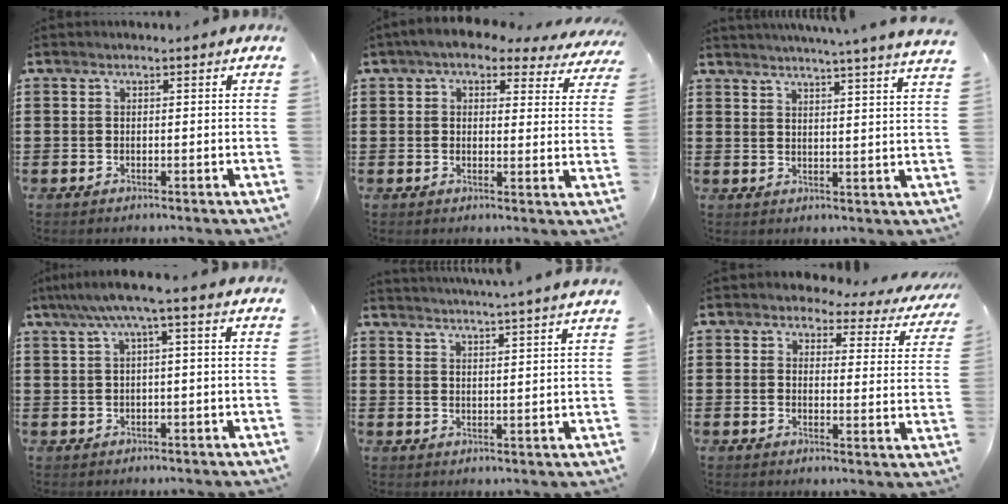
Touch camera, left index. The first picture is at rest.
{"total": 4.7, "force": [3.8, 1.7, 2.3], "torque": [-0.059, -0.008, 0.065]}
{"total": 4.2, "force": [3.9, -1.3, 1.0], "torque": [-0.033, -0.025, 0.065]}
{"total": 4.3, "force": [0.8, 0.1, 4.2], "torque": [-0.080, 0.002, 0.011]}
{"total": 3.3, "force": [3.1, -1.1, 0.4], "torque": [-0.018, -0.019, 0.053]}
{"total": 3.5, "force": [3.0, 1.4, 1.1], "torque": [-0.033, -0.015, 0.047]}